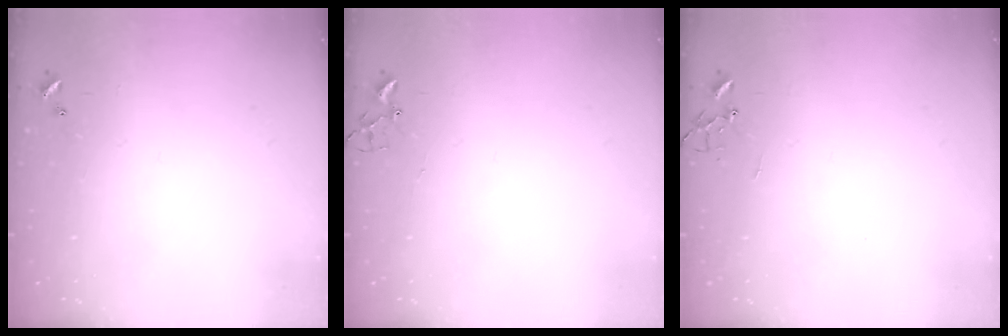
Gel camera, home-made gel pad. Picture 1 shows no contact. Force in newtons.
{"total": 1.8, "press": 1.8, "slide": 0.2}
{"total": 0.0}